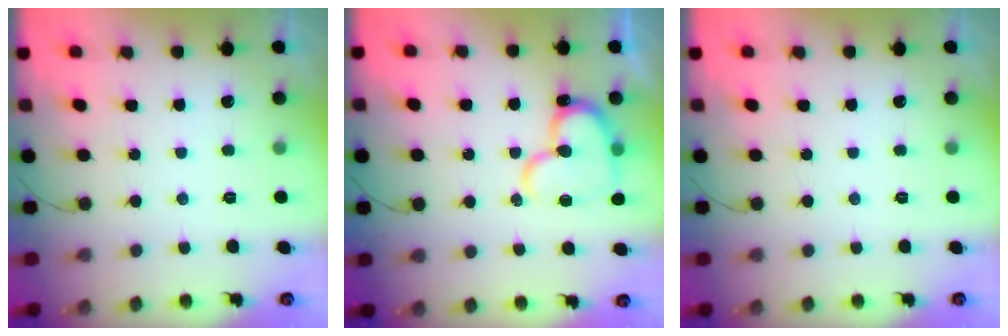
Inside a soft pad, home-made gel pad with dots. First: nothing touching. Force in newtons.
{"total": 15.6, "press": 15.5, "slide": 1.4}
{"total": 0.0}